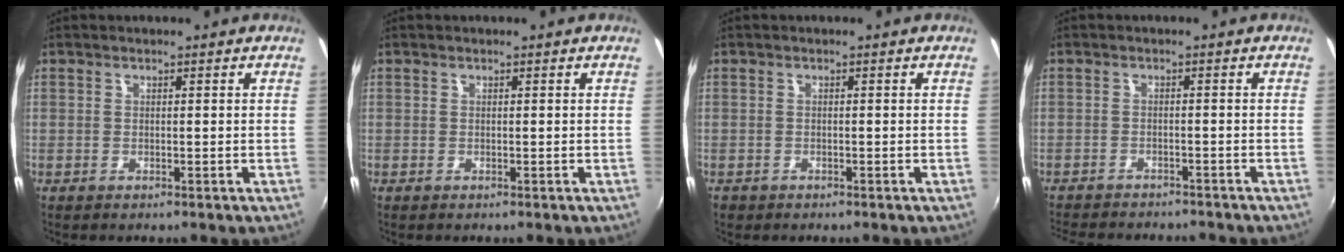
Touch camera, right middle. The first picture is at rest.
{"total": 0.0}
{"total": 0.8, "force": [-0.6, 0.5, 0.2], "torque": [-0.009, -0.001, -0.009]}
{"total": 10.2, "force": [-9.2, 2.3, 3.7], "torque": [-0.090, -0.018, -0.135]}